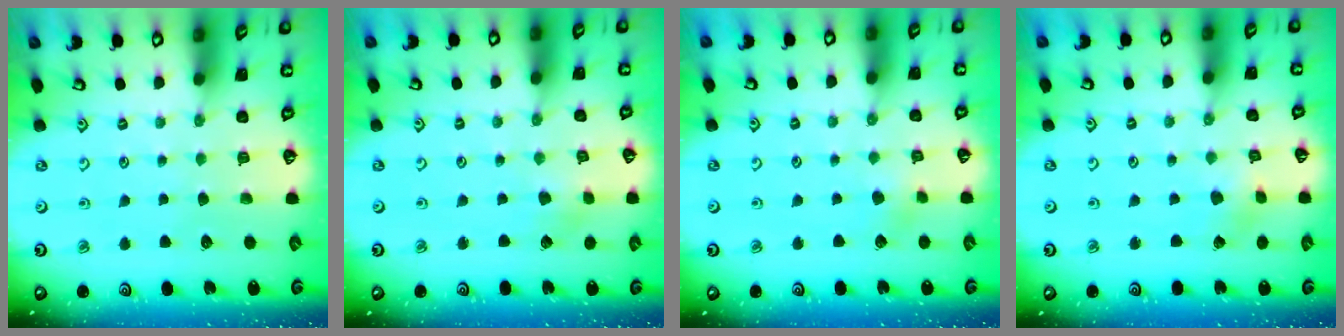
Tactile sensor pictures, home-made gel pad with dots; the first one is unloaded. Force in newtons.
{"total": 2.6, "press": 2.6, "slide": 0.5}
{"total": 3.7, "press": 3.6, "slide": 0.7}
{"total": 1.9, "press": 1.9, "slide": 0.1}